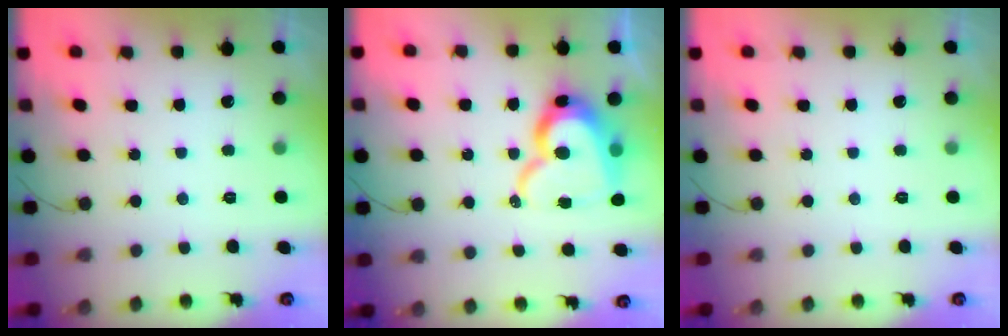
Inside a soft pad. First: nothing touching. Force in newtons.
{"total": 16.1, "press": 16.1, "slide": 1.6}
{"total": 0.0}